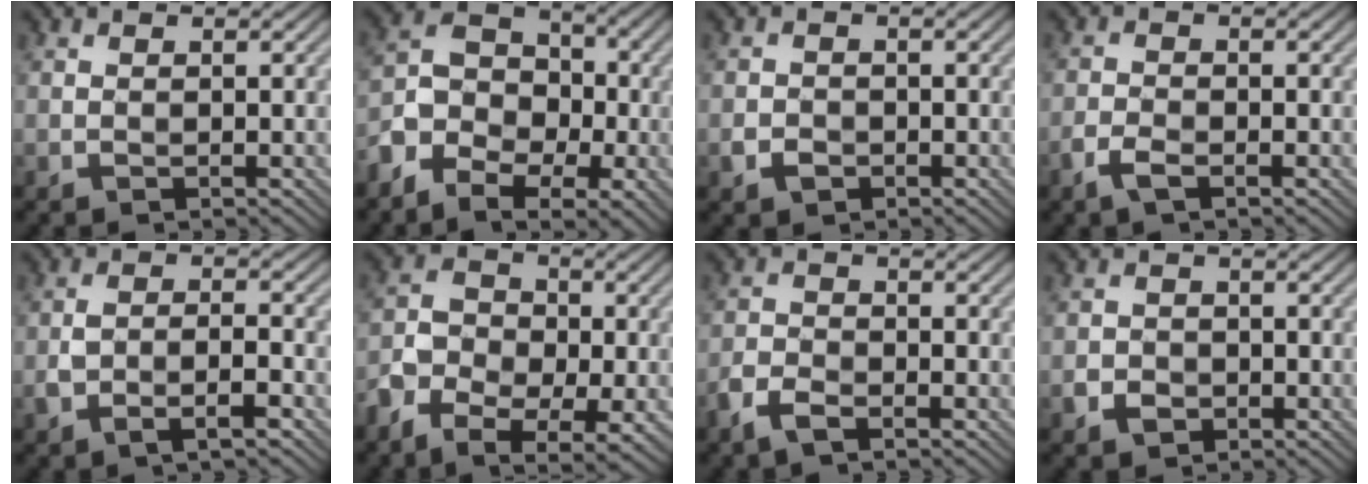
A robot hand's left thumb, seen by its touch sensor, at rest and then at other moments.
{"total": 11.0, "force": [-5.3, 7.2, 6.3], "torque": [-0.136, -0.020, -0.112]}
{"total": 2.0, "force": [-1.1, 1.5, 0.8], "torque": [-0.015, -0.004, -0.021]}
{"total": 2.5, "force": [-1.6, 0.9, 1.7], "torque": [-0.040, -0.002, -0.036]}
{"total": 4.7, "force": [-2.4, 1.7, 3.6], "torque": [-0.074, 0.000, -0.046]}
{"total": 10.1, "force": [-5.1, 6.3, 6.1], "torque": [-0.129, -0.020, -0.105]}
{"total": 3.6, "force": [-2.5, 1.5, 2.1], "torque": [-0.048, -0.004, -0.059]}
{"total": 2.4, "force": [-1.2, 1.9, 0.9], "torque": [-0.012, -0.002, -0.025]}